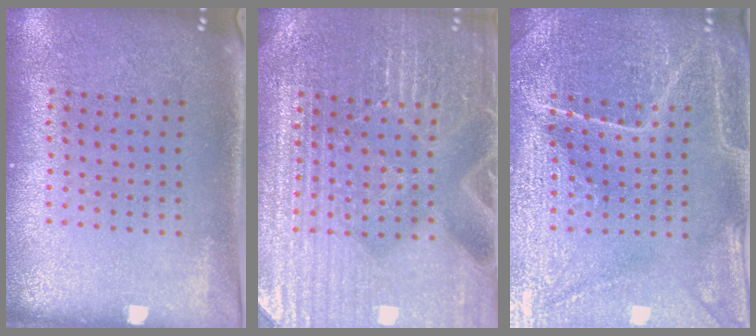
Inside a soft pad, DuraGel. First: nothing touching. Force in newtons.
{"total": 4.7, "press": 4.4, "slide": 1.5}
{"total": 4.3, "press": 4.2, "slide": 1.1}